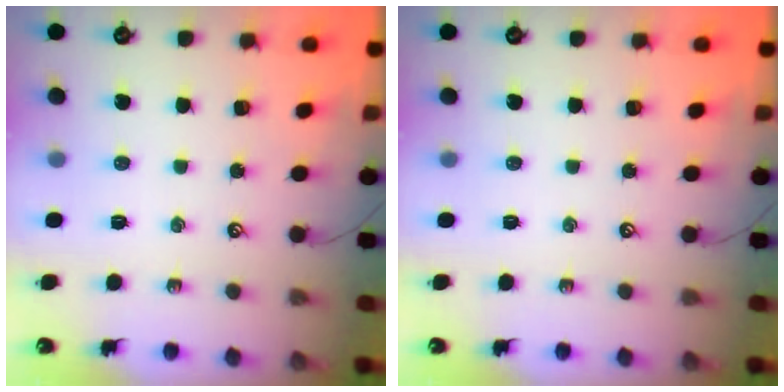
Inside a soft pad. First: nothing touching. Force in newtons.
{"total": 0.0}